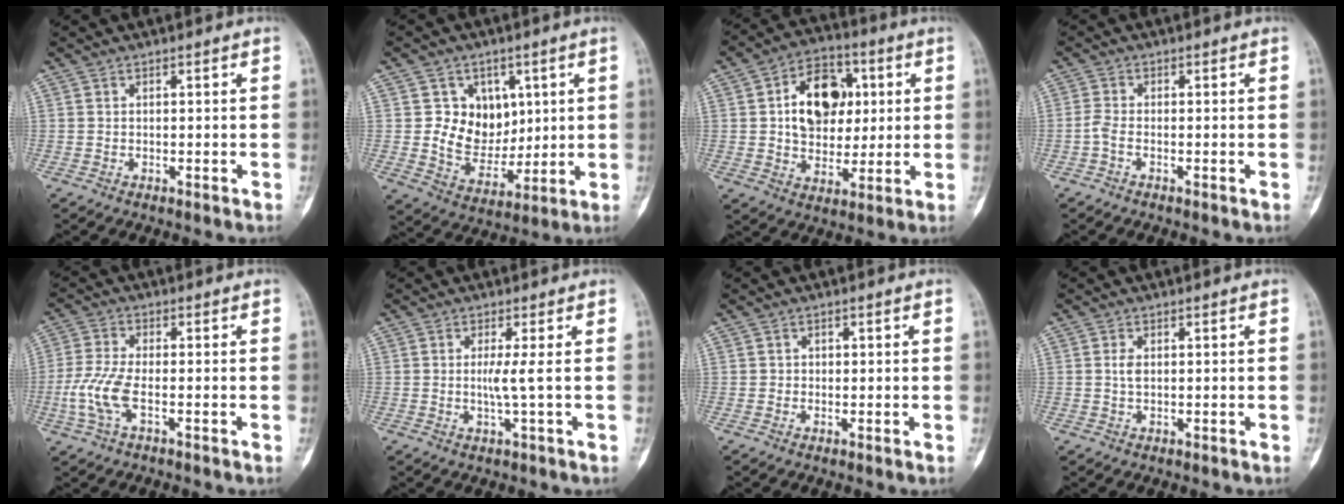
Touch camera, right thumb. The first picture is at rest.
{"total": 10.5, "force": [3.0, 8.9, 4.6], "torque": [-0.030, -0.015, 0.065]}
{"total": 14.5, "force": [2.8, 10.5, 9.7], "torque": [-0.108, 0.004, 0.045]}
{"total": 2.0, "force": [-0.9, 0.8, 1.6], "torque": [-0.039, 0.003, -0.025]}
{"total": 7.2, "force": [-2.2, 2.6, 6.4], "torque": [-0.161, 0.006, -0.046]}
{"total": 2.8, "force": [0.0, -0.5, 2.7], "torque": [-0.068, -0.009, -0.002]}
{"total": 0.8, "force": [0.0, 0.8, 0.2], "torque": [0.002, 0.003, -0.002]}
{"total": 1.7, "force": [0.2, 1.0, 1.4], "torque": [-0.027, 0.000, 0.003]}